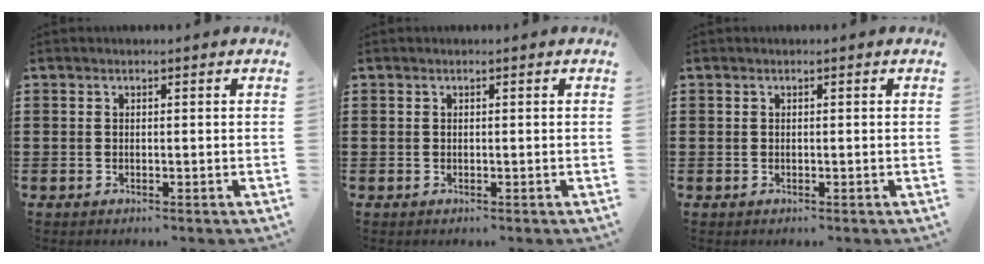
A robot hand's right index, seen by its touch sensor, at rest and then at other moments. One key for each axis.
{"total": 0.0}
{"total": 0.0}